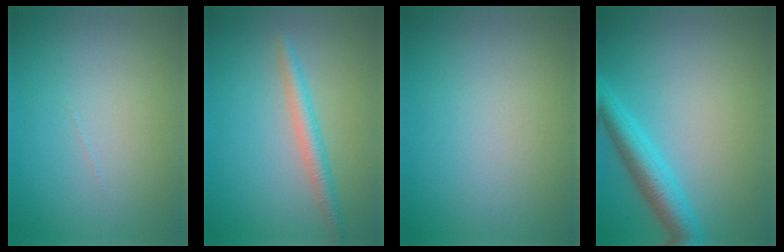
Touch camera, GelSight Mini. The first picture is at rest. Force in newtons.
{"total": 2.5, "press": 2.5, "slide": 0.0}
{"total": 0.0}
{"total": 4.3, "press": 4.3, "slide": 0.2}